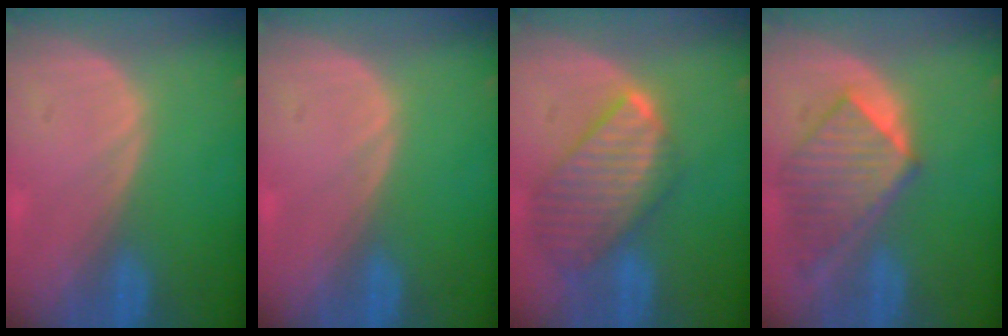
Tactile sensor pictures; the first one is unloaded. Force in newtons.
{"total": 0.0}
{"total": 9.7, "press": 8.3, "slide": 5.0}
{"total": 8.0, "press": 7.5, "slide": 2.7}